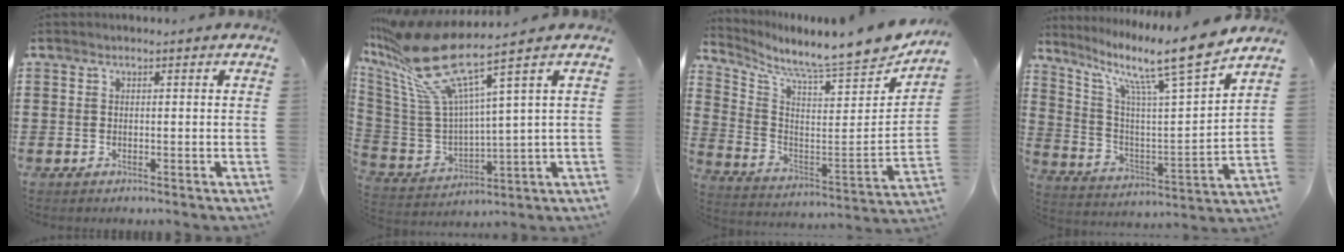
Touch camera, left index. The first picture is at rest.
{"total": 13.9, "force": [9.1, 2.7, 10.0], "torque": [-0.245, -0.053, 0.150]}
{"total": 7.5, "force": [7.2, -0.8, 2.0], "torque": [-0.065, -0.087, 0.111]}
{"total": 13.2, "force": [10.6, 0.8, 7.8], "torque": [-0.167, -0.071, 0.166]}